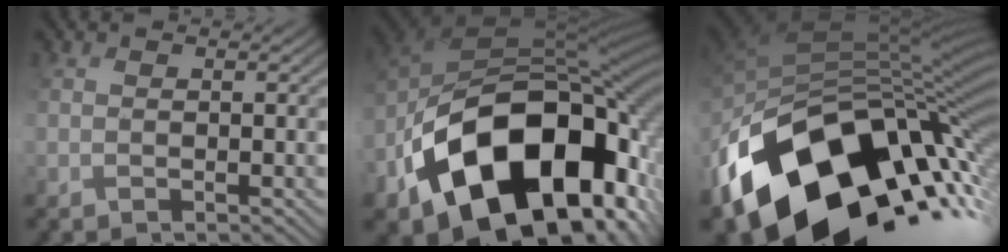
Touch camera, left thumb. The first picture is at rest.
{"total": 19.9, "force": [-8.5, 13.3, 12.2], "torque": [-0.223, -0.044, -0.127]}
{"total": 17.6, "force": [-7.3, 11.4, 11.3], "torque": [-0.250, -0.035, -0.109]}